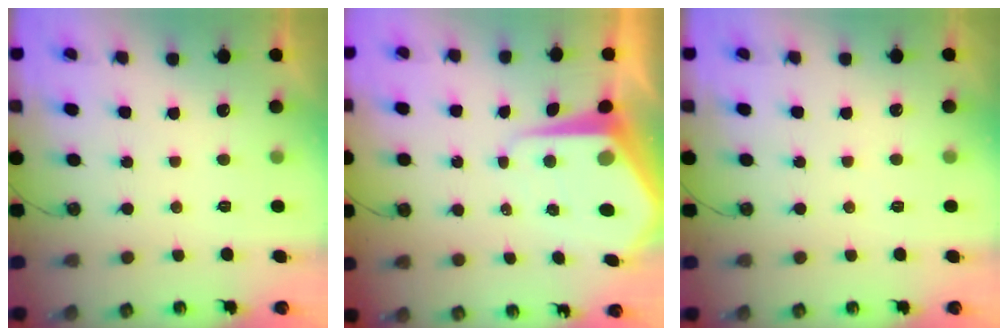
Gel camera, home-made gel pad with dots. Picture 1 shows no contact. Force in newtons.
{"total": 10.5, "press": 10.4, "slide": 1.0}
{"total": 2.4, "press": 2.3, "slide": 0.4}